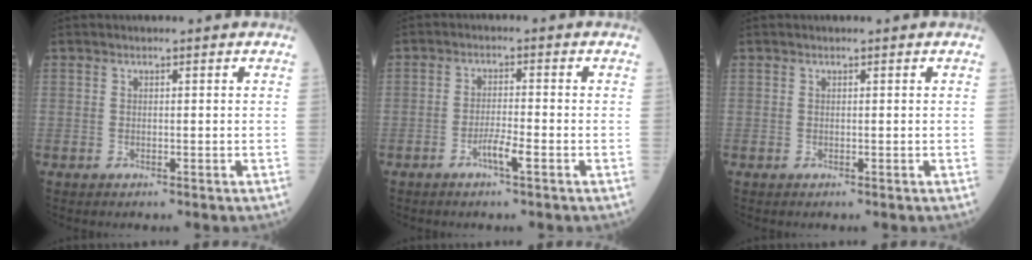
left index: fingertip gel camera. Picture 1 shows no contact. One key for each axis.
{"total": 3.2, "fx": -1.8, "fy": 0.1, "fz": 2.7, "tx": -0.053, "ty": -0.002, "tz": -0.035}
{"total": 0.0}